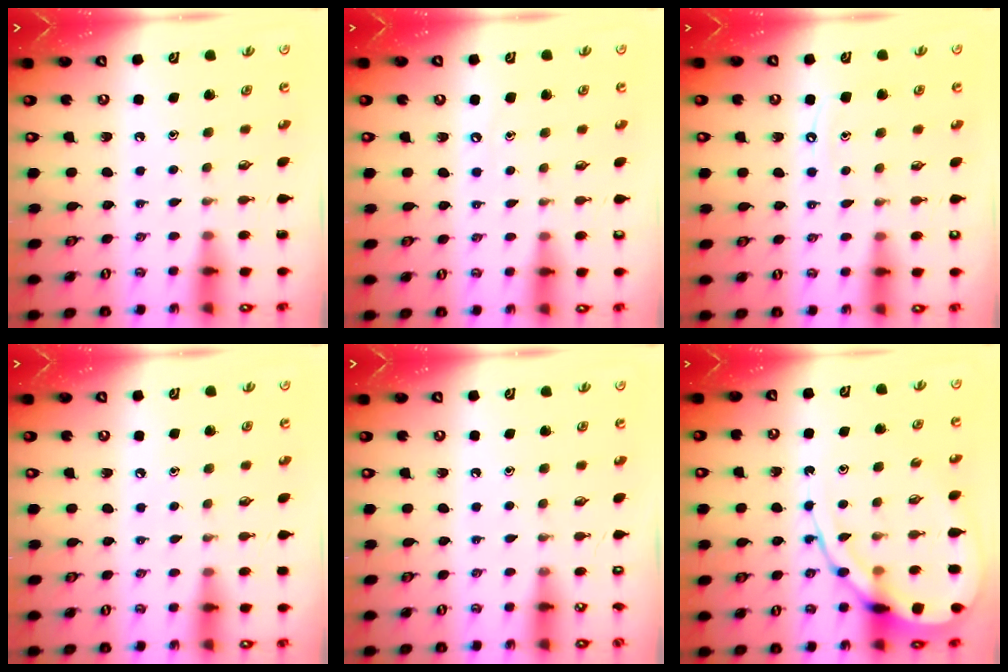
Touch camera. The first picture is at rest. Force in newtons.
{"total": 4.9, "press": 4.9, "slide": 0.6}
{"total": 6.4, "press": 6.4, "slide": 0.7}
{"total": 2.6, "press": 2.6, "slide": 0.4}
{"total": 0.0}
{"total": 13.7, "press": 13.6, "slide": 1.1}